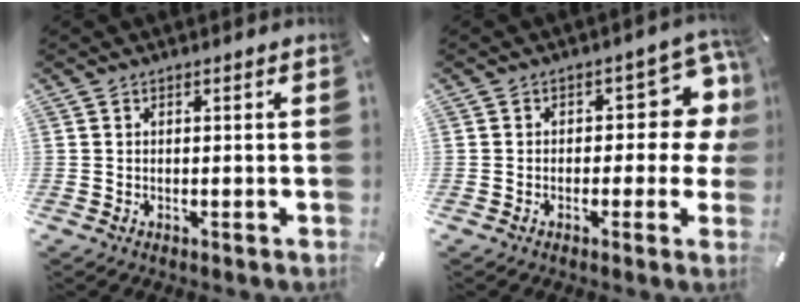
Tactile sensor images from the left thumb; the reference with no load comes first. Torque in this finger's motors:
{"motor_torque": [0.30, 0.17, 0.21, 0.05, -0.06]}